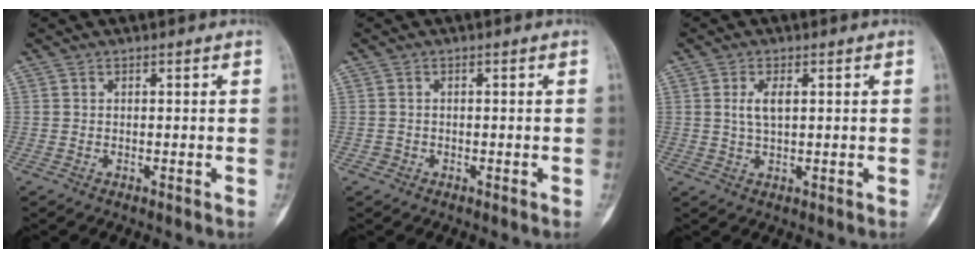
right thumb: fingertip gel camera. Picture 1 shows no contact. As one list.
[{"total": 0.8, "force": [-0.4, 0.7, 0.0], "torque": [0.003, 0.005, -0.010]}, {"total": 3.5, "force": [0.8, 1.4, 3.0], "torque": [-0.063, 0.000, 0.017]}]